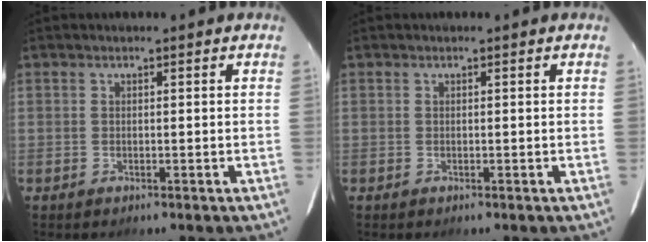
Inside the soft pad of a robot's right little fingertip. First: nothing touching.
{"total": 0.0}